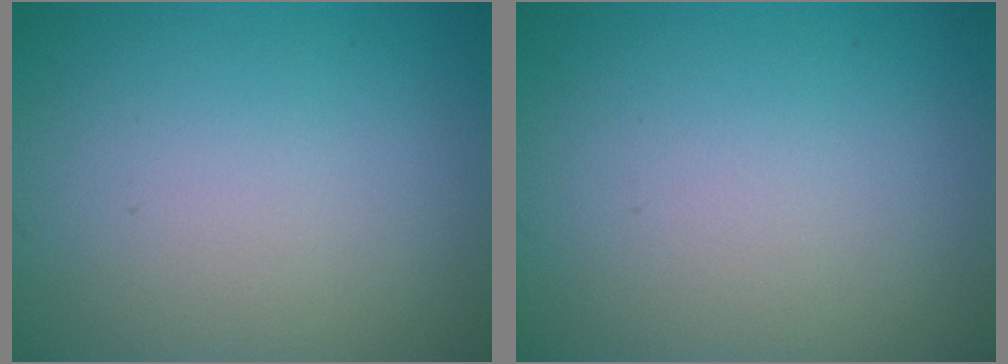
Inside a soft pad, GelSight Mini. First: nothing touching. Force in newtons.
{"total": 0.0}